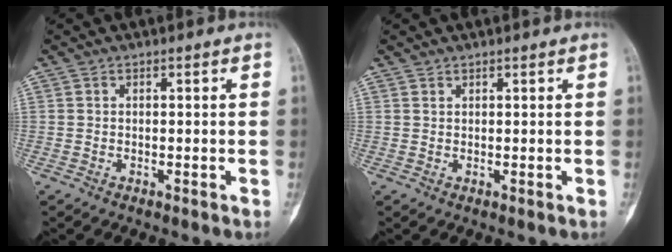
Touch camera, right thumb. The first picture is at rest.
{"total": 0.8, "force": [0.8, 0.1, 0.1], "torque": [0.003, -0.005, 0.012]}